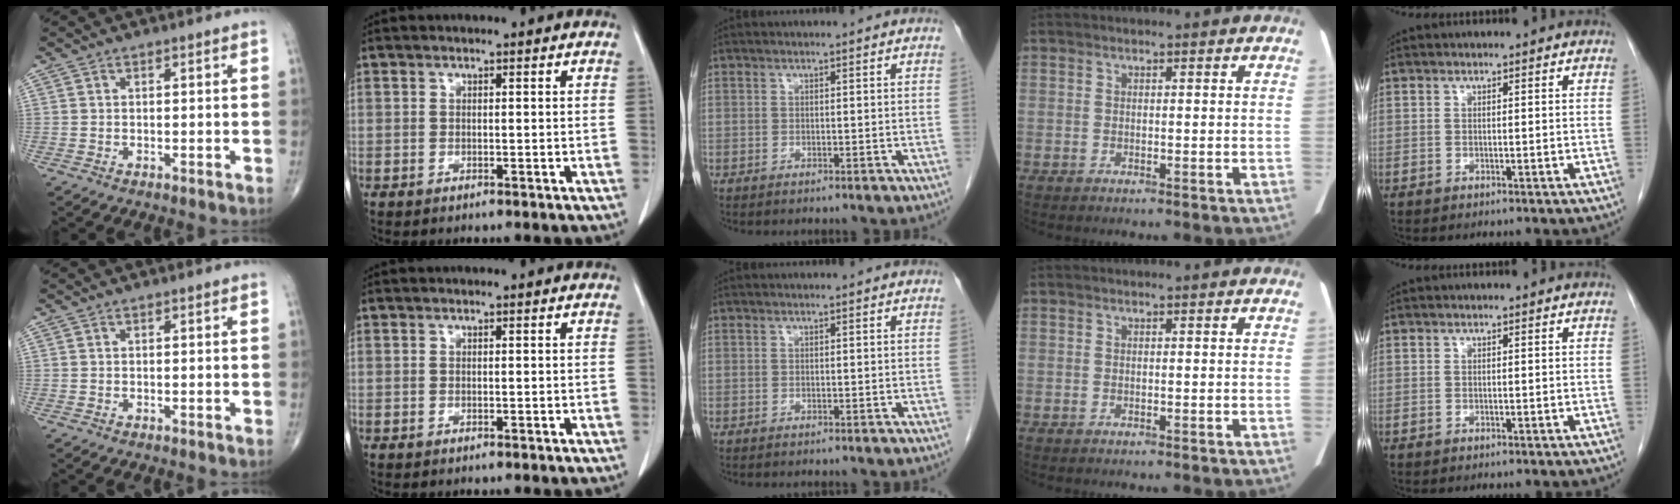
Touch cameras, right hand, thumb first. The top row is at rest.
{}